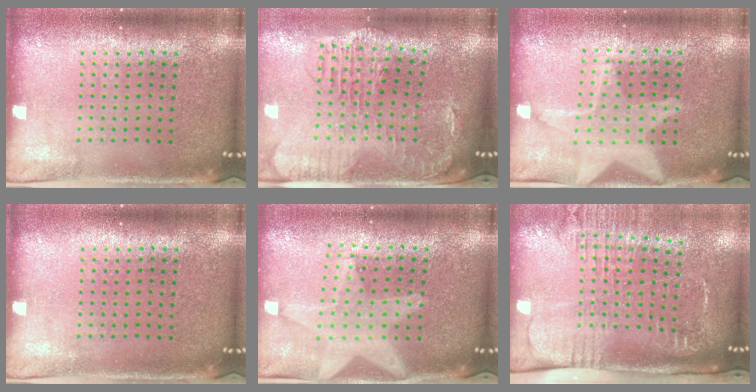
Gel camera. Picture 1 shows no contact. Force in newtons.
{"total": 1.9, "press": 1.8, "slide": 0.7}
{"total": 2.9, "press": 2.9, "slide": 0.2}
{"total": 0.0}
{"total": 2.2, "press": 1.8, "slide": 1.2}
{"total": 2.6, "press": 2.0, "slide": 1.7}